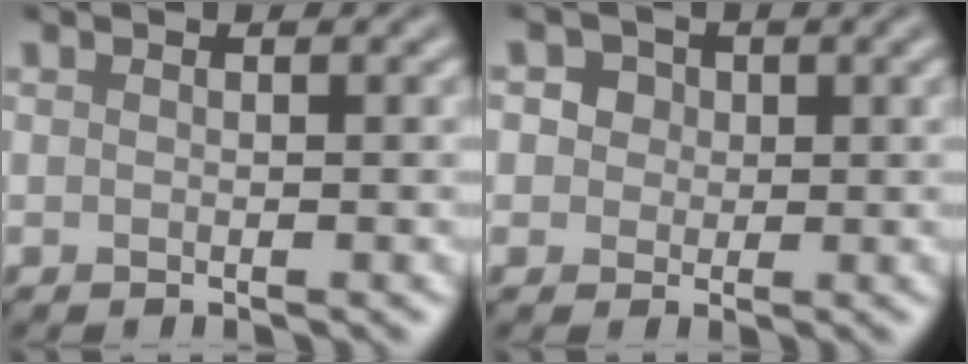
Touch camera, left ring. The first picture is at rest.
{"total": 3.6, "force": [1.4, 2.9, 1.6], "torque": [-0.018, 0.016, 0.006]}